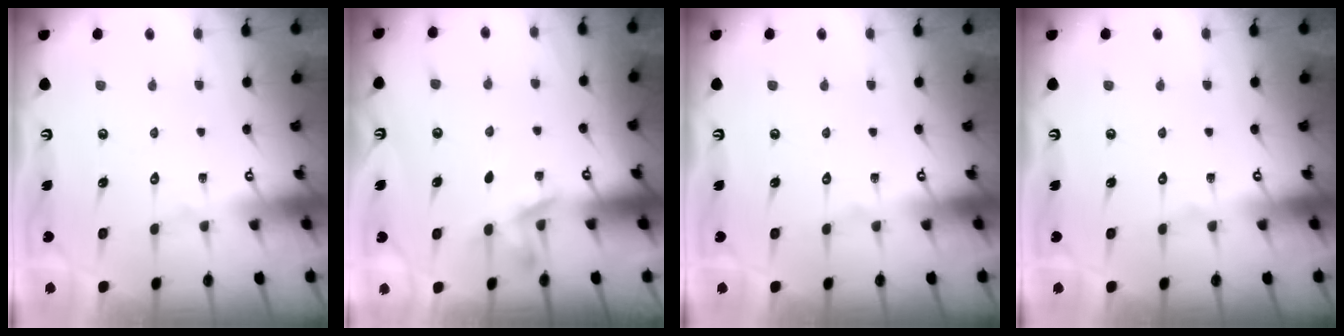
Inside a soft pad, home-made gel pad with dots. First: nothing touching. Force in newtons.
{"total": 2.7, "press": 2.3, "slide": 1.5}
{"total": 0.0}
{"total": 0.0}